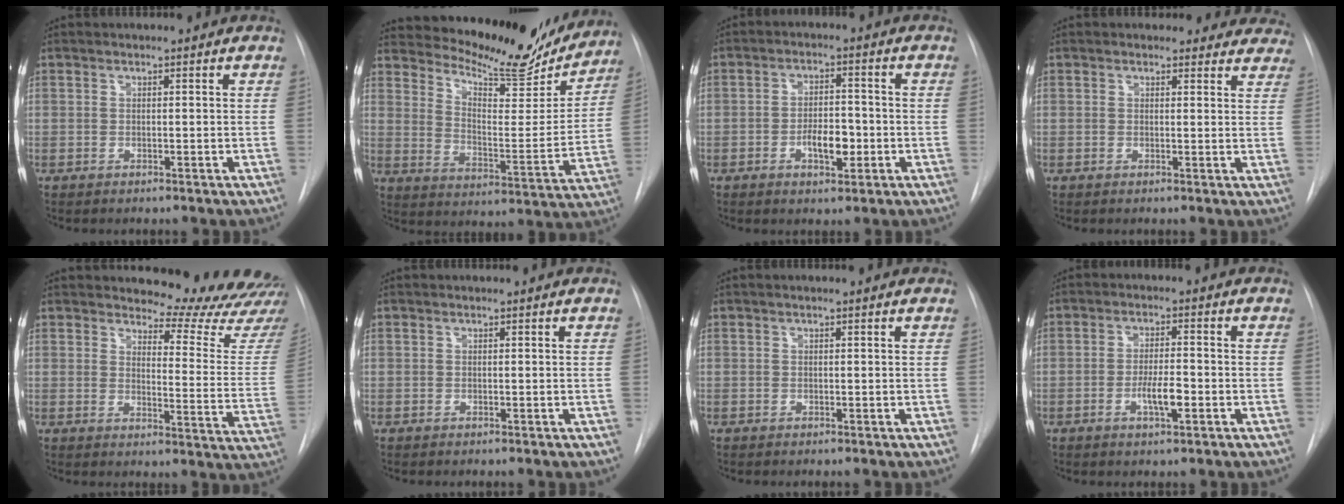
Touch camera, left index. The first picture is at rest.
{"total": 19.4, "force": [17.7, 4.7, 6.2], "torque": [-0.089, -0.041, 0.243]}
{"total": 5.3, "force": [-1.8, 2.3, 4.5], "torque": [-0.073, 0.004, -0.025]}
{"total": 9.4, "force": [8.7, 3.6, 0.3], "torque": [0.048, -0.014, 0.059]}
{"total": 15.1, "force": [14.9, 0.6, 2.5], "torque": [-0.015, -0.122, 0.158]}
{"total": 0.0}
{"total": 0.0}
{"total": 4.4, "force": [-1.6, 1.0, 4.0], "torque": [-0.071, 0.000, -0.027]}